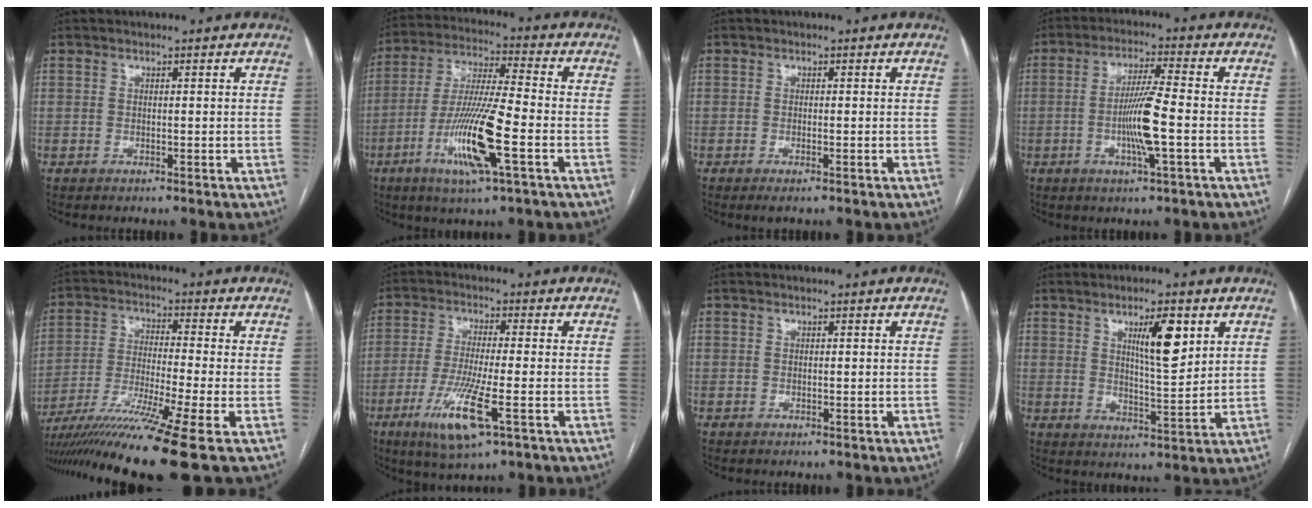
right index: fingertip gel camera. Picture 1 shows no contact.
{"total": 13.9, "force": [-4.9, 0.7, 12.9], "torque": [-0.258, -0.016, -0.093]}
{"total": 1.1, "force": [-0.7, 0.0, 0.9], "torque": [-0.014, -0.003, -0.011]}
{"total": 8.0, "force": [-1.8, -0.1, 7.8], "torque": [-0.151, -0.004, -0.035]}
{"total": 14.5, "force": [-10.1, -2.6, 10.0], "torque": [-0.186, -0.037, -0.178]}
{"total": 9.9, "force": [-4.2, 0.7, 8.9], "torque": [-0.177, -0.025, -0.075]}
{"total": 0.0}
{"total": 7.7, "force": [3.5, 1.4, 6.7], "torque": [-0.112, -0.004, 0.058]}